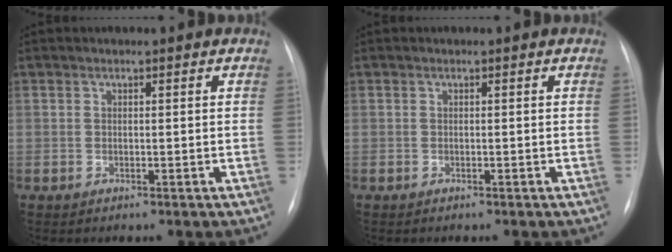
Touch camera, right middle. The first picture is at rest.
{"total": 0.0}